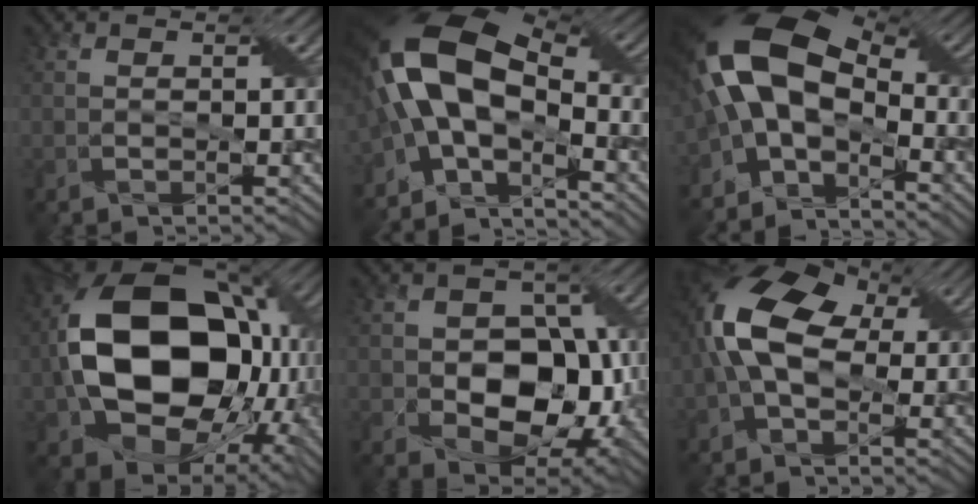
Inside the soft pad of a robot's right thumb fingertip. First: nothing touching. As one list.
[{"total": 15.4, "force": [-2.3, 7.7, 13.1], "torque": [-0.262, 0.007, -0.050]}, {"total": 14.3, "force": [-1.6, 8.2, 11.6], "torque": [-0.239, 0.008, -0.042]}, {"total": 19.7, "force": [-0.6, 14.4, 13.4], "torque": [-0.298, -0.031, 0.006]}, {"total": 10.6, "force": [-2.0, 8.0, 6.7], "torque": [-0.086, -0.002, -0.038]}, {"total": 11.7, "force": [0.8, 7.4, 9.0], "torque": [-0.213, 0.016, -0.007]}]